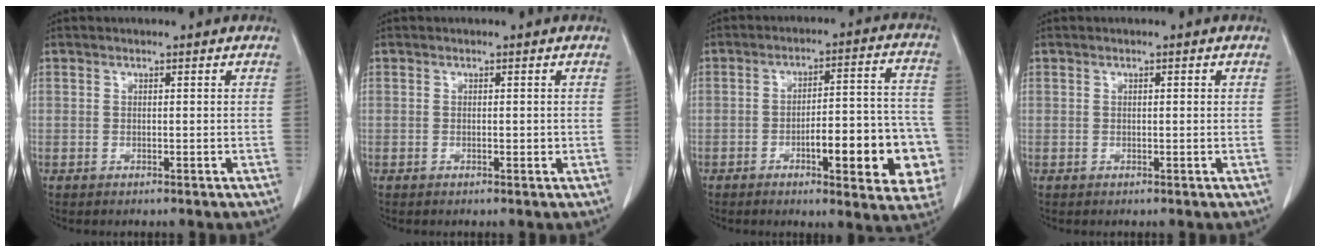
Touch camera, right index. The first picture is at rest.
{"total": 0.8, "force": [-0.1, 0.4, 0.7], "torque": [-0.013, -0.001, 0.000]}
{"total": 16.7, "force": [-5.2, 4.2, 15.3], "torque": [-0.134, 0.033, -0.055]}
{"total": 0.6, "force": [0.2, 0.1, 0.6], "torque": [-0.012, 0.001, 0.003]}